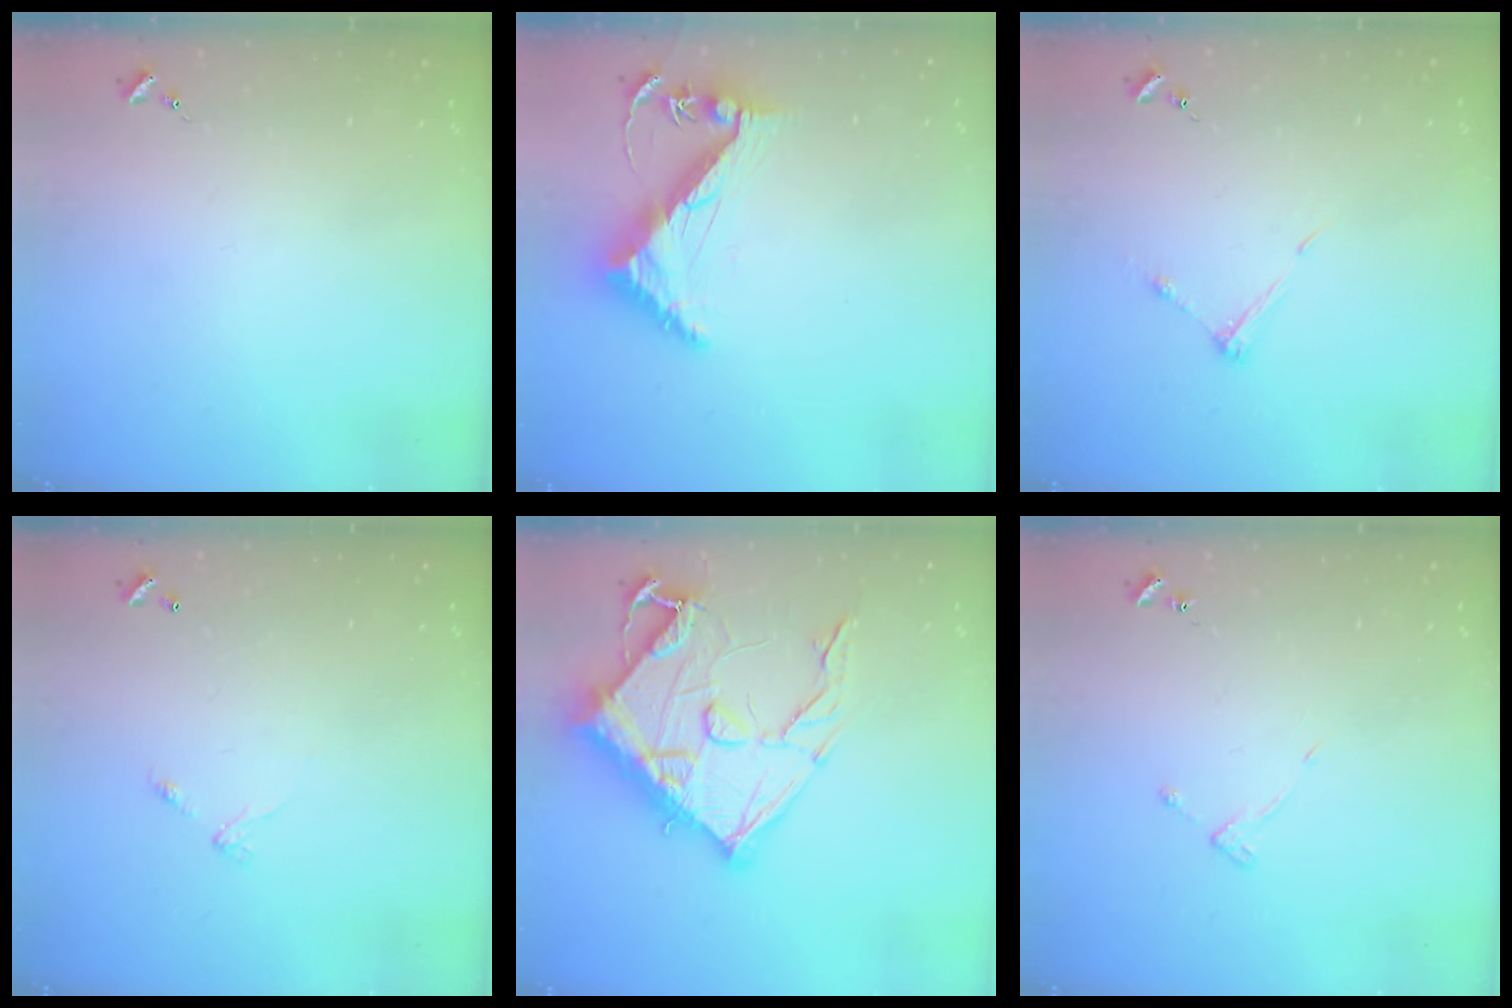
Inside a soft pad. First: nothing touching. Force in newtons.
{"total": 8.7, "press": 8.6, "slide": 0.9}
{"total": 5.3, "press": 5.2, "slide": 0.2}
{"total": 4.3, "press": 4.3, "slide": 0.3}
{"total": 22.3, "press": 22.2, "slide": 1.4}
{"total": 3.7, "press": 3.6, "slide": 0.5}